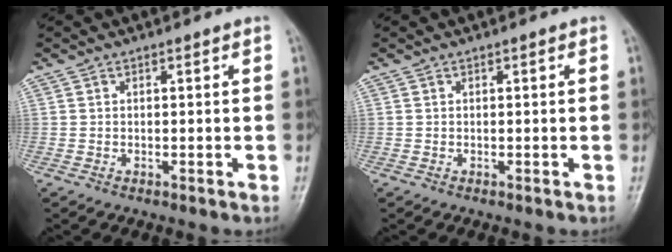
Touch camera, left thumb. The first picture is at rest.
{"total": 0.0}